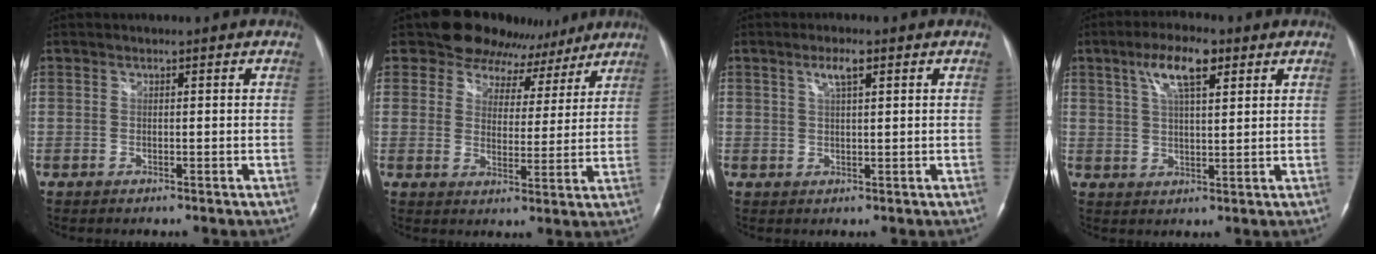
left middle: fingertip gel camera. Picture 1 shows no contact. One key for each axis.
{"total": 10.5, "fx": 8.3, "fy": 6.2, "fz": 1.9, "tx": -0.011, "ty": 0.009, "tz": 0.102}
{"total": 2.9, "fx": 1.5, "fy": 0.8, "fz": 2.3, "tx": -0.050, "ty": 0.005, "tz": 0.031}
{"total": 7.8, "fx": 4.1, "fy": 2.2, "fz": 6.3, "tx": -0.124, "ty": 0.013, "tz": 0.075}